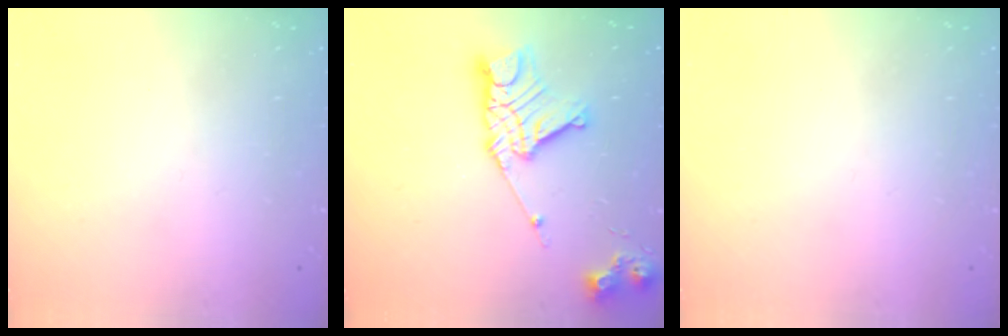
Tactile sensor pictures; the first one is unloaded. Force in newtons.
{"total": 16.1, "press": 16.0, "slide": 1.4}
{"total": 0.0}